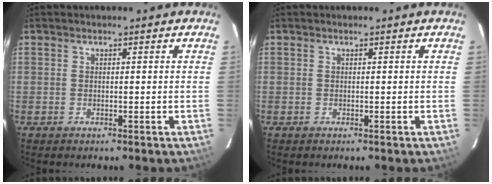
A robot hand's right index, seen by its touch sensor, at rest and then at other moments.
{"total": 0.0}